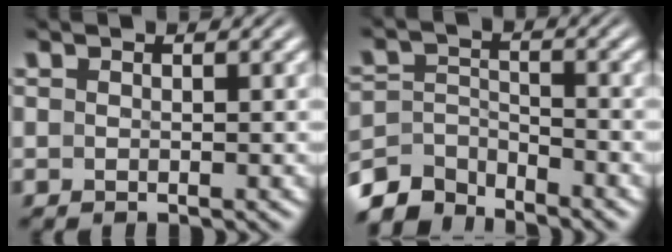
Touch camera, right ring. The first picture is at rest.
{"total": 5.3, "force": [-4.2, 2.6, 1.9], "torque": [-0.043, -0.026, -0.065]}